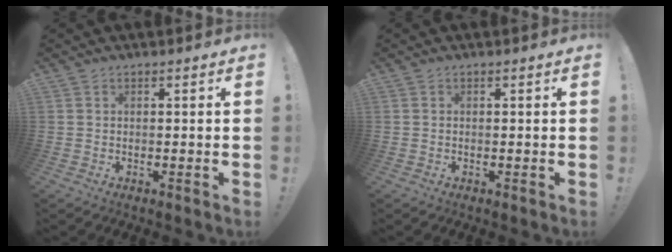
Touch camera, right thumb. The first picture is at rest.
{"total": 0.0}